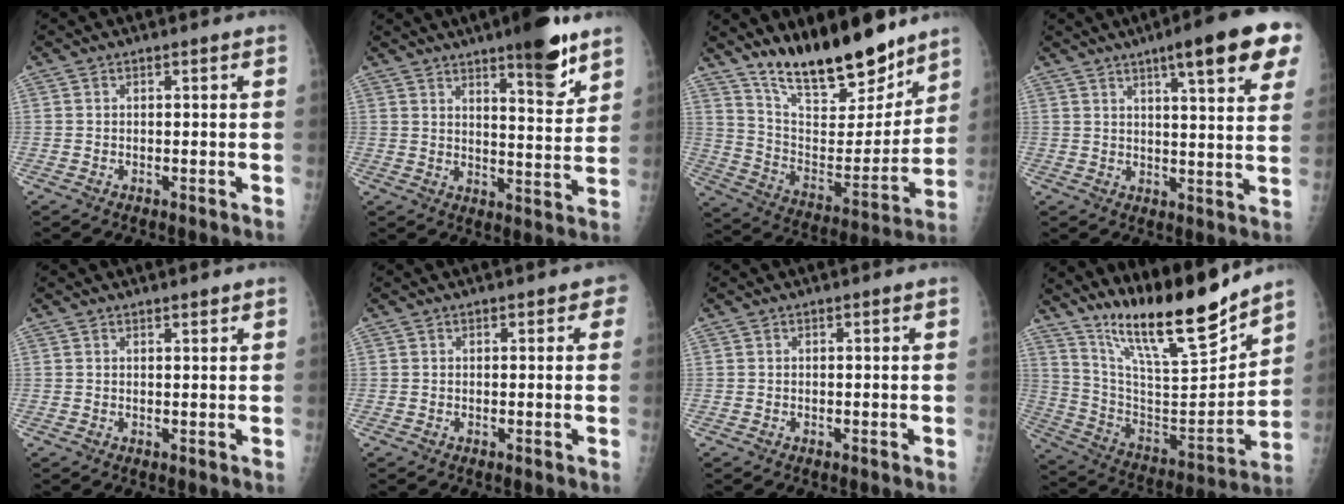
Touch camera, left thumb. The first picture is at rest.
{"total": 11.6, "force": [7.7, 2.7, 8.2], "torque": [-0.096, -0.051, 0.113]}
{"total": 20.9, "force": [16.6, 6.9, 10.7], "torque": [-0.128, -0.103, 0.283]}
{"total": 15.6, "force": [8.5, 2.5, 12.8], "torque": [-0.153, -0.026, 0.109]}
{"total": 1.0, "force": [0.9, 0.2, 0.4], "torque": [-0.004, -0.007, 0.015]}
{"total": 1.8, "force": [1.0, 1.1, 1.0], "torque": [0.010, 0.001, 0.007]}
{"total": 0.0}
{"total": 21.2, "force": [17.3, 3.4, 11.8], "torque": [-0.168, -0.107, 0.305]}